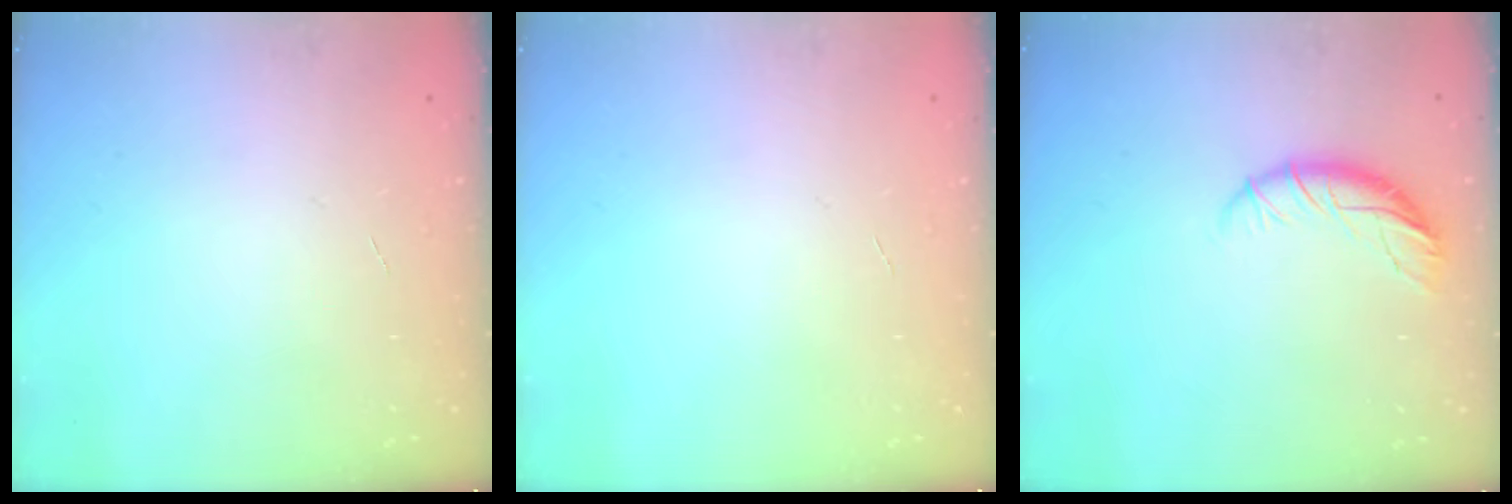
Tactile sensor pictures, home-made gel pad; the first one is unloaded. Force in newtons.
{"total": 0.0}
{"total": 8.4, "press": 8.2, "slide": 1.5}